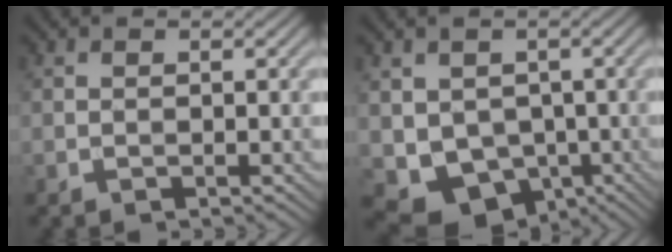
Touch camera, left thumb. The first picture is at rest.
{"total": 7.6, "force": [-1.3, 6.5, 3.9], "torque": [-0.086, -0.043, -0.010]}